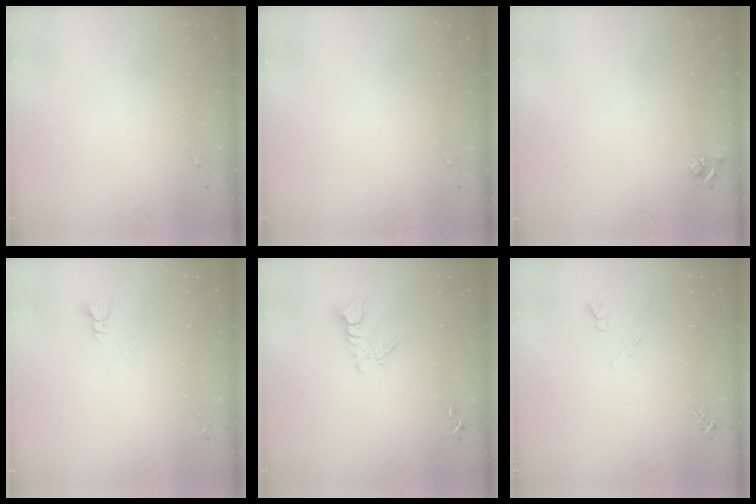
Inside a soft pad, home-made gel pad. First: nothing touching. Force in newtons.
{"total": 0.0}
{"total": 4.8, "press": 4.7, "slide": 0.7}
{"total": 3.0, "press": 3.0, "slide": 0.3}
{"total": 9.3, "press": 9.3, "slide": 0.9}
{"total": 6.7, "press": 6.7, "slide": 0.7}